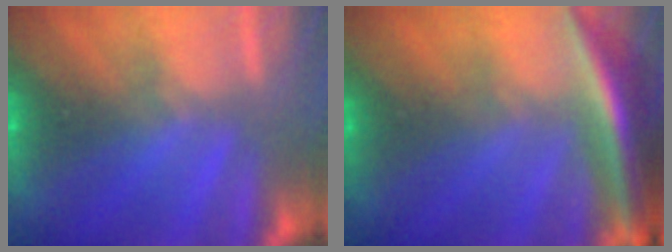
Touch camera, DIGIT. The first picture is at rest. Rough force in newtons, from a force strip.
{"total": 5.7}